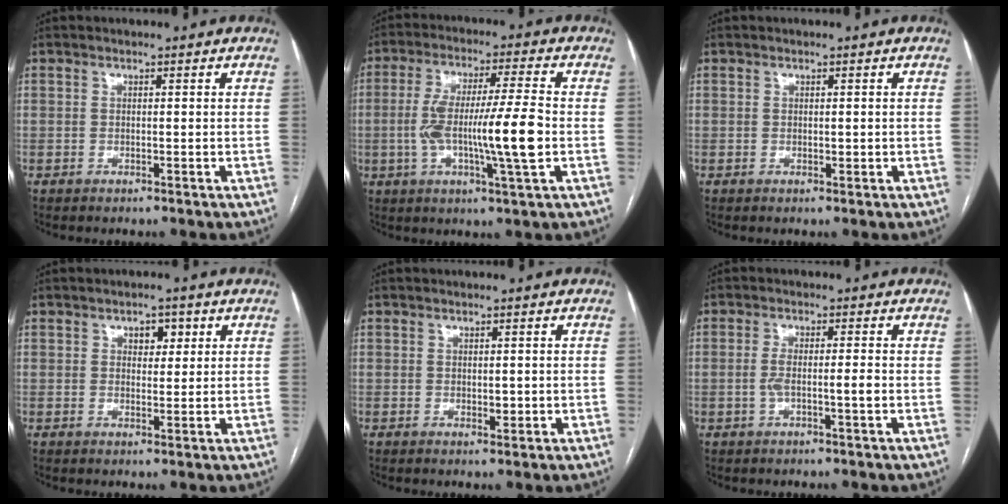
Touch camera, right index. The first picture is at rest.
{"total": 13.2, "force": [-1.9, 0.4, 13.1], "torque": [-0.243, 0.001, -0.036]}
{"total": 0.8, "force": [0.1, 0.4, 0.7], "torque": [-0.011, -0.003, 0.004]}
{"total": 3.1, "force": [1.4, 1.9, 2.0], "torque": [-0.026, 0.006, 0.019]}
{"total": 1.6, "force": [0.0, 0.8, 1.4], "torque": [-0.019, -0.004, 0.003]}
{"total": 3.5, "force": [-0.8, 0.3, 3.4], "torque": [-0.070, 0.005, -0.012]}